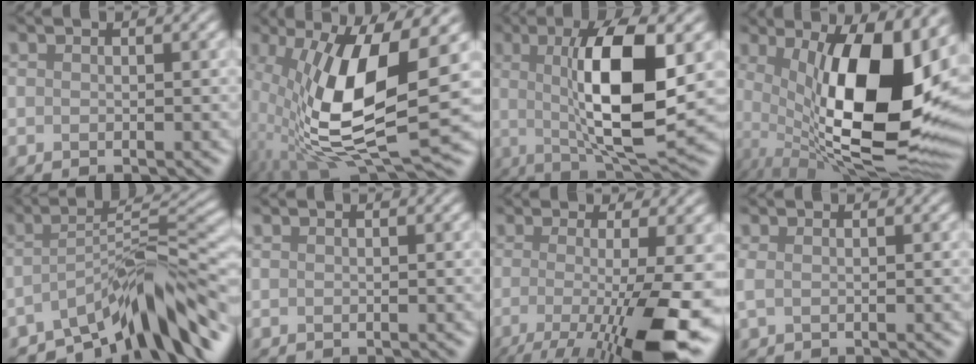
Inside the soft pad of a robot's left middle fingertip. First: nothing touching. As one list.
[{"total": 10.5, "force": [-0.2, 3.4, 9.9], "torque": [-0.227, -0.017, -0.004]}, {"total": 9.3, "force": [1.4, 2.2, 8.9], "torque": [-0.147, -0.007, 0.027]}, {"total": 14.4, "force": [1.3, 5.7, 13.2], "torque": [-0.215, -0.024, 0.025]}, {"total": 8.6, "force": [-5.8, 1.7, 6.1], "torque": [-0.089, 0.008, -0.106]}, {"total": 0.0}, {"total": 9.9, "force": [-4.6, 2.1, 8.5], "torque": [-0.157, -0.027, -0.076]}, {"total": 0.0}]